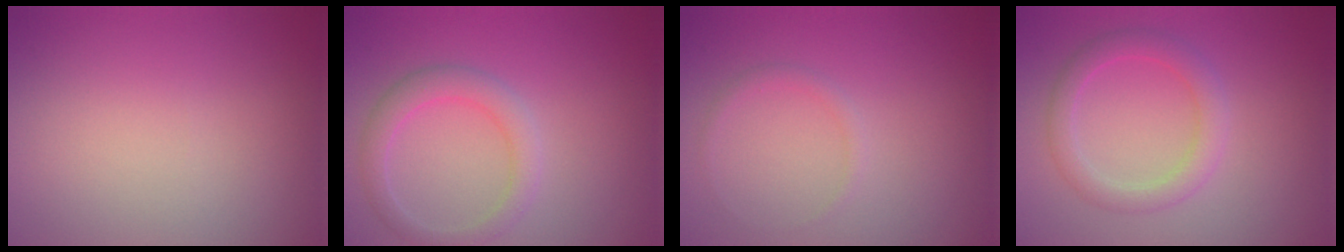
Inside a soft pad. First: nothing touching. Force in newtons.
{"total": 2.8, "press": 2.8, "slide": 0.1}
{"total": 0.9, "press": 0.8, "slide": 0.1}
{"total": 2.9, "press": 2.9, "slide": 0.1}